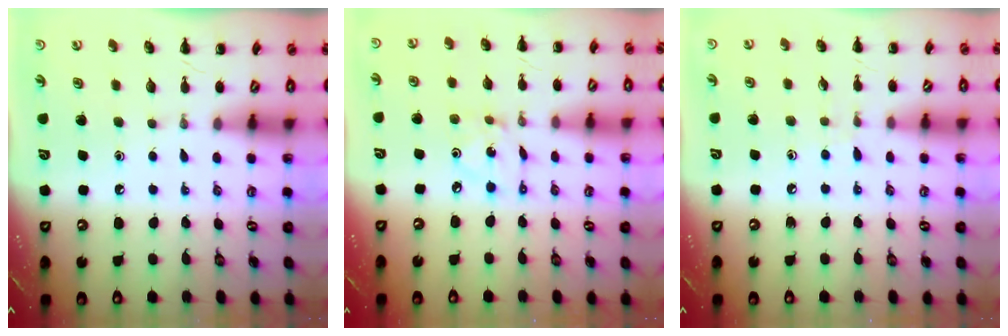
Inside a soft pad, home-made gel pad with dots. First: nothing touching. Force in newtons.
{"total": 2.3, "press": 2.3, "slide": 0.1}
{"total": 4.8, "press": 4.3, "slide": 2.0}